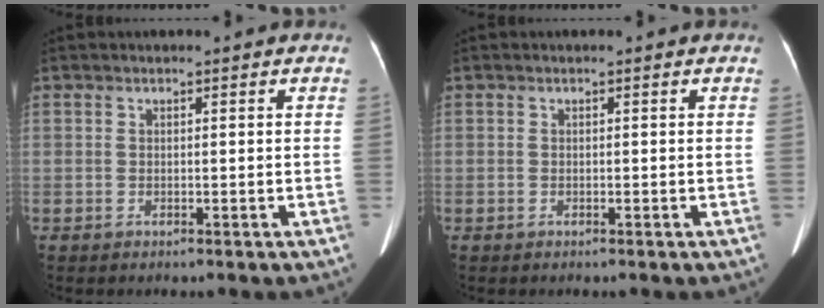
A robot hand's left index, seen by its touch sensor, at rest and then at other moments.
{"total": 0.0}